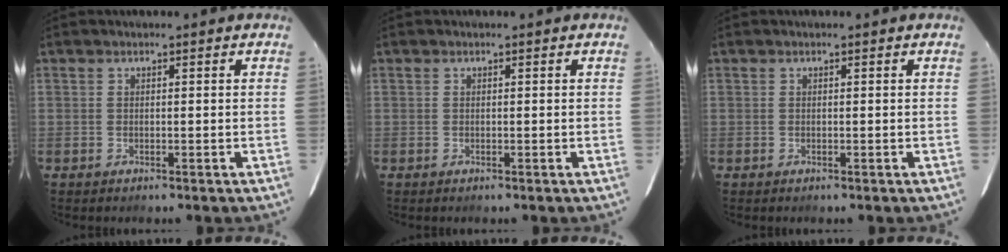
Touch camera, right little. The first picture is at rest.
{"total": 0.0}
{"total": 0.0}